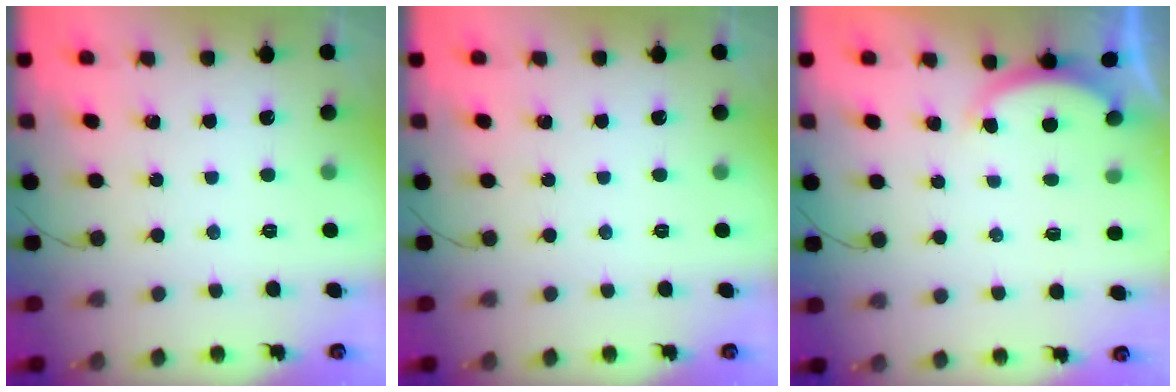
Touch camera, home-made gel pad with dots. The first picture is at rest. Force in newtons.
{"total": 0.0}
{"total": 1.3, "press": 1.2, "slide": 0.5}